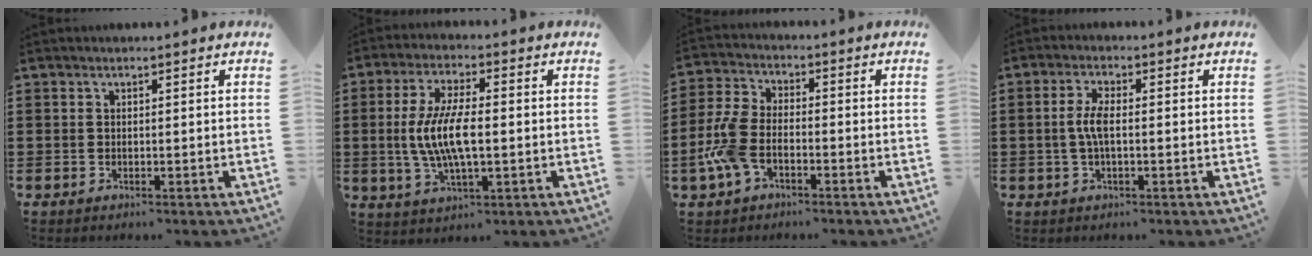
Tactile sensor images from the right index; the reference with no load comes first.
{"total": 8.8, "force": [-0.6, 3.0, 8.3], "torque": [-0.181, -0.008, -0.018]}
{"total": 7.2, "force": [-2.8, 4.0, 5.3], "torque": [-0.141, 0.001, -0.061]}
{"total": 3.9, "force": [-0.3, 1.2, 3.7], "torque": [-0.082, -0.003, -0.012]}